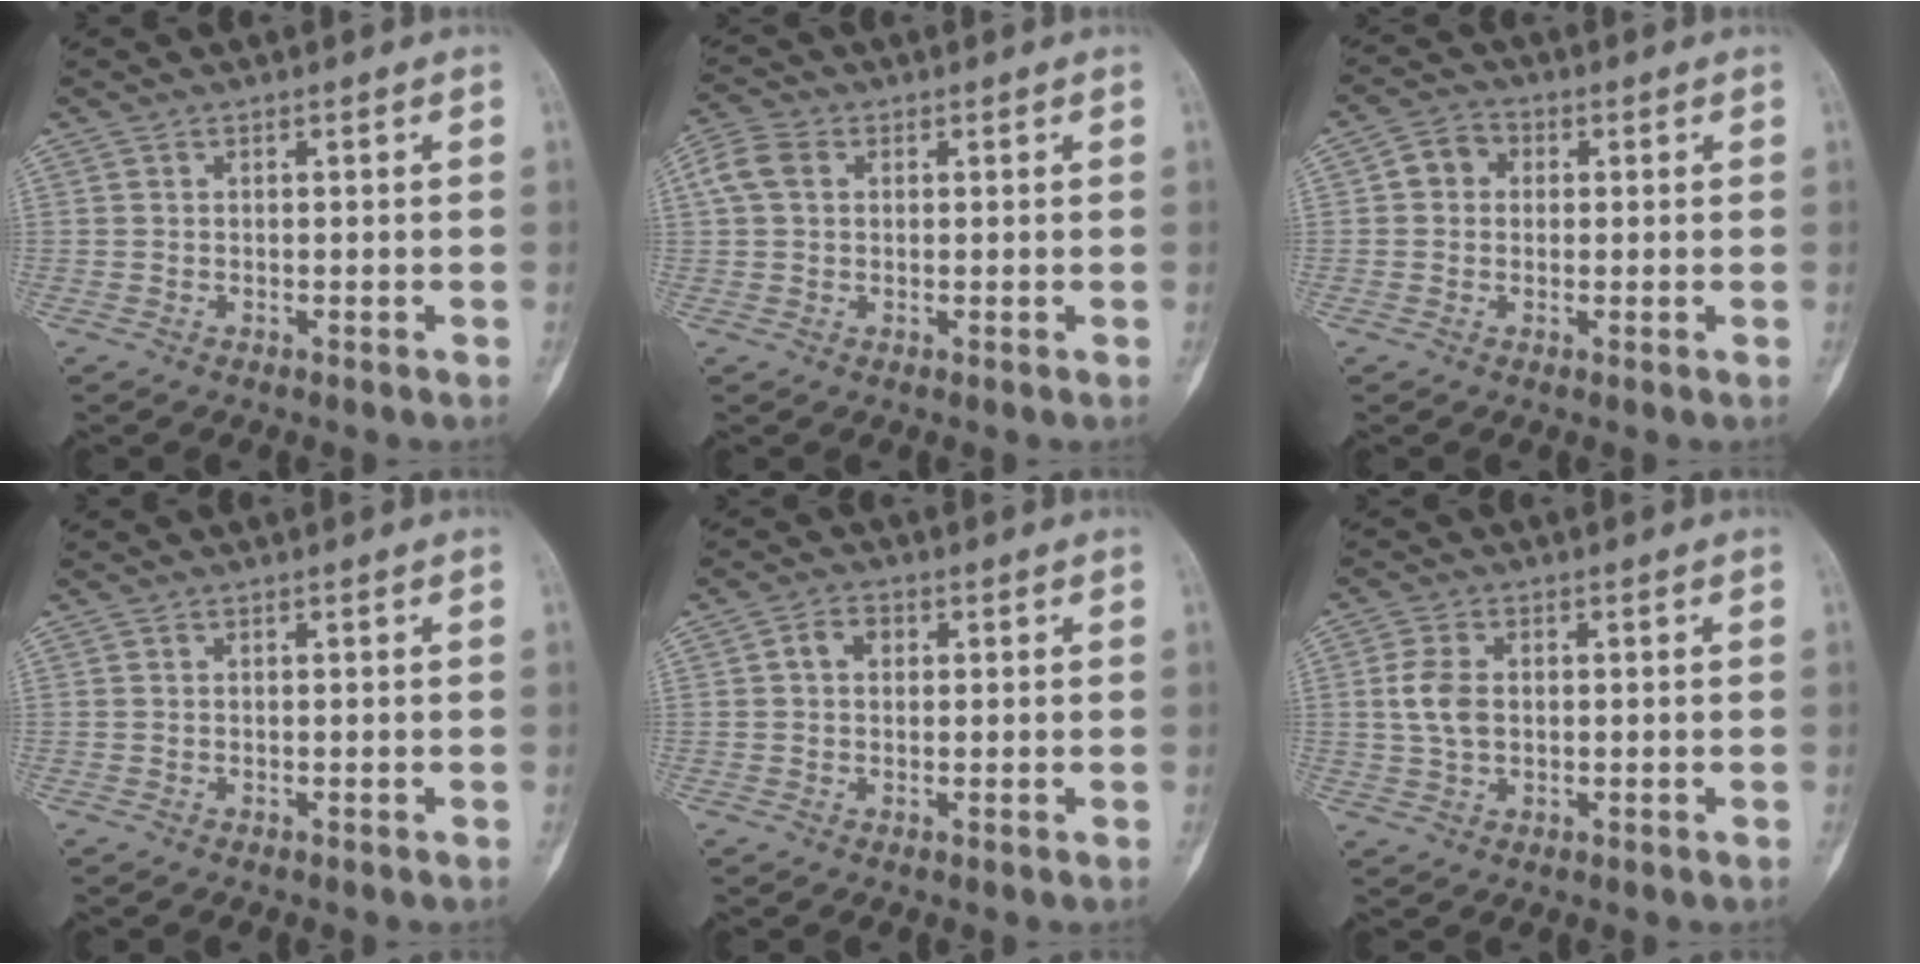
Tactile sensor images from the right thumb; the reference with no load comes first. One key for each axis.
{"total": 5.4, "fx": 1.2, "fy": 4.0, "fz": 3.3, "tx": -0.076, "ty": 0.018, "tz": 0.021}
{"total": 4.4, "fx": 0.5, "fy": 3.8, "fz": 2.1, "tx": -0.018, "ty": 0.012, "tz": -0.001}
{"total": 0.0}
{"total": 3.0, "fx": 0.6, "fy": 2.3, "fz": 1.9, "tx": -0.025, "ty": 0.010, "tz": 0.007}
{"total": 5.2, "fx": 0.4, "fy": 3.4, "fz": 3.9, "tx": -0.081, "ty": 0.005, "tz": 0.008}